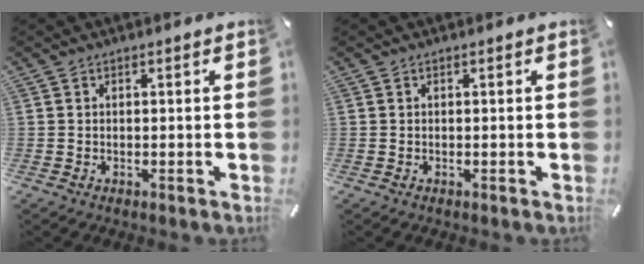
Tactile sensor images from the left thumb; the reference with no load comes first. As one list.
[{"total": 0.0}]